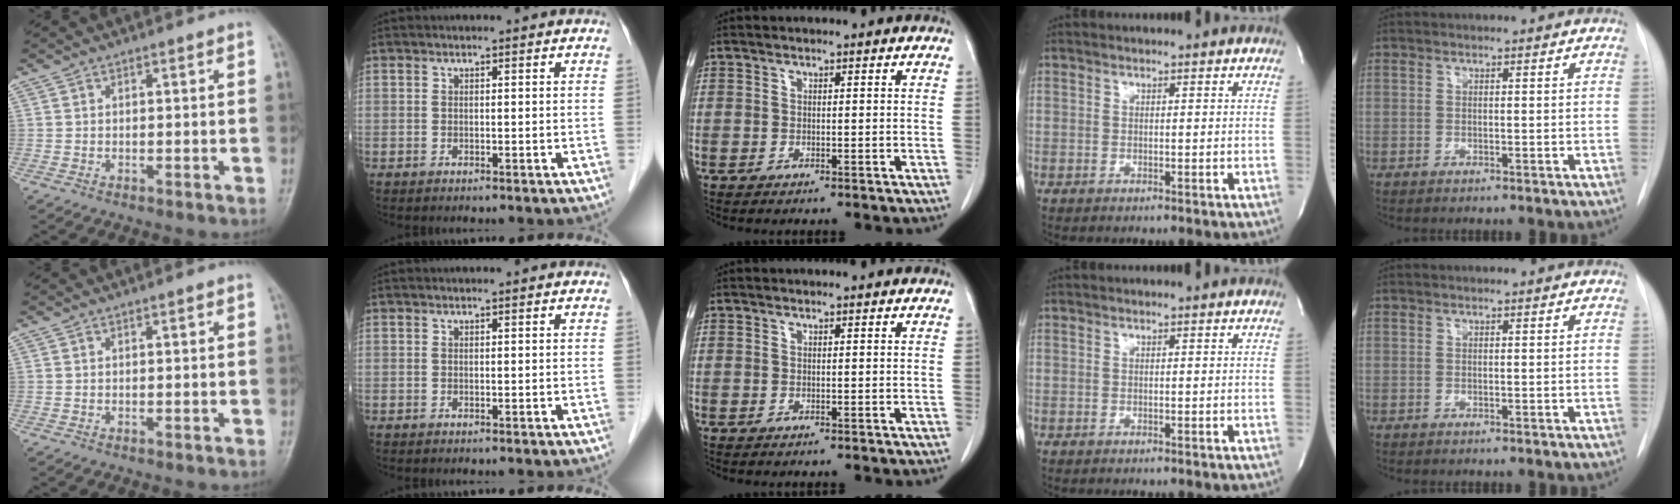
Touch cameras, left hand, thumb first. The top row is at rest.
{}